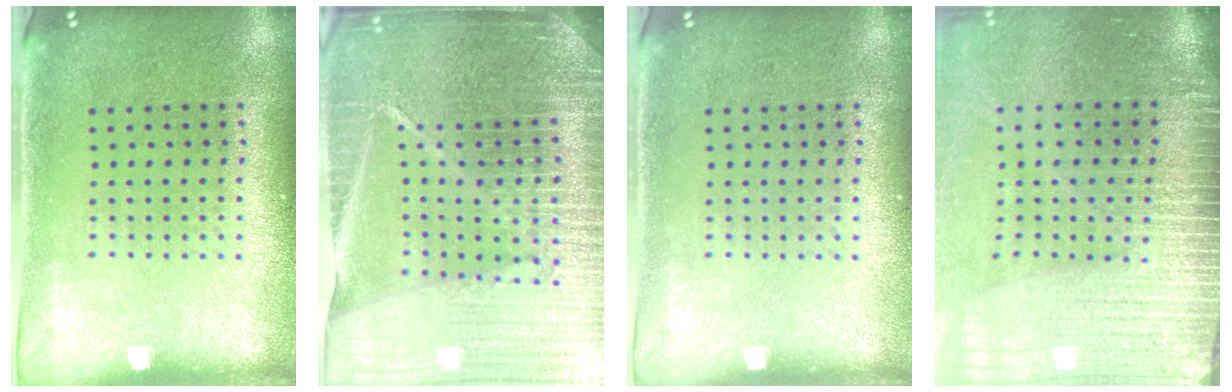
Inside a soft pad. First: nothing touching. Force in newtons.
{"total": 6.5, "press": 5.6, "slide": 3.3}
{"total": 0.0}
{"total": 4.3, "press": 3.7, "slide": 2.3}